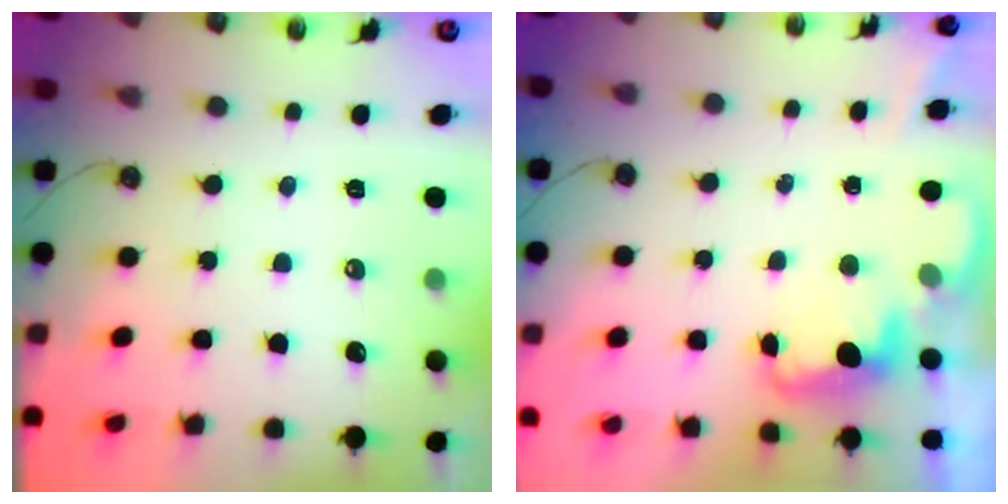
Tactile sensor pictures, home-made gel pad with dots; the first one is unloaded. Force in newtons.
{"total": 1.9, "press": 1.9, "slide": 0.6}